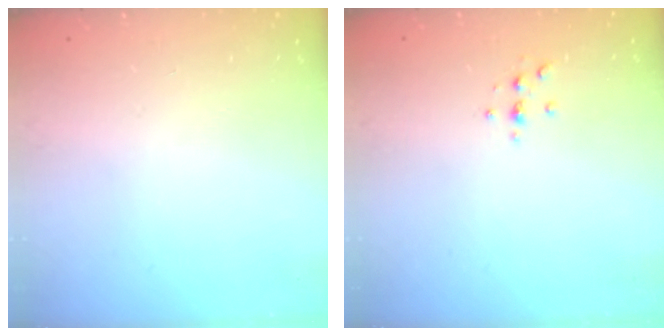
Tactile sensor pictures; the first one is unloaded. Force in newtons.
{"total": 2.1, "press": 2.1, "slide": 0.2}